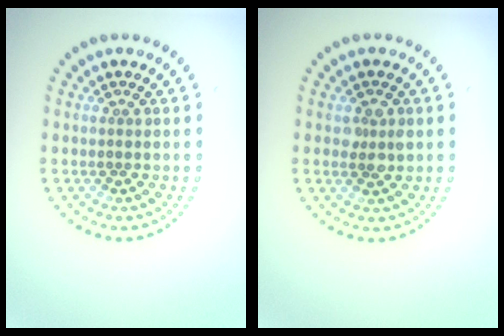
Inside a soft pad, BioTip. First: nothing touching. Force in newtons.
{"total": 1.7, "press": 1.7, "slide": 0.2}